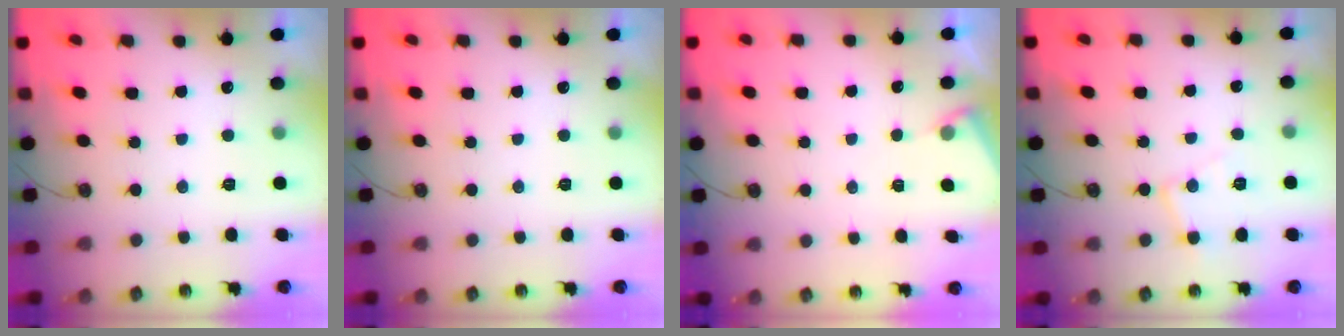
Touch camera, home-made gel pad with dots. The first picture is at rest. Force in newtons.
{"total": 0.0}
{"total": 3.8, "press": 3.7, "slide": 0.6}
{"total": 7.9, "press": 7.9, "slide": 0.6}